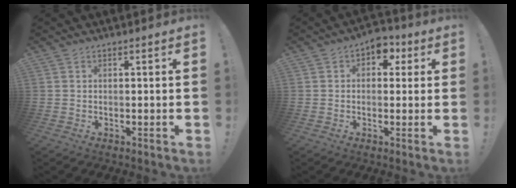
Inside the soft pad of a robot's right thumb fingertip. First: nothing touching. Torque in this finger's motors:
{"motor_torque": [-0.17, 0.17, 0.01, 0.01, 0.00]}